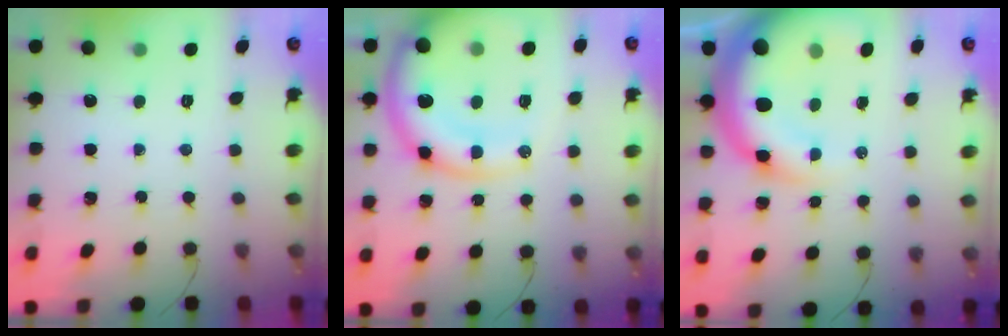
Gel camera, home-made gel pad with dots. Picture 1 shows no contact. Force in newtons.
{"total": 19.2, "press": 18.7, "slide": 4.1}
{"total": 17.1, "press": 16.7, "slide": 3.6}